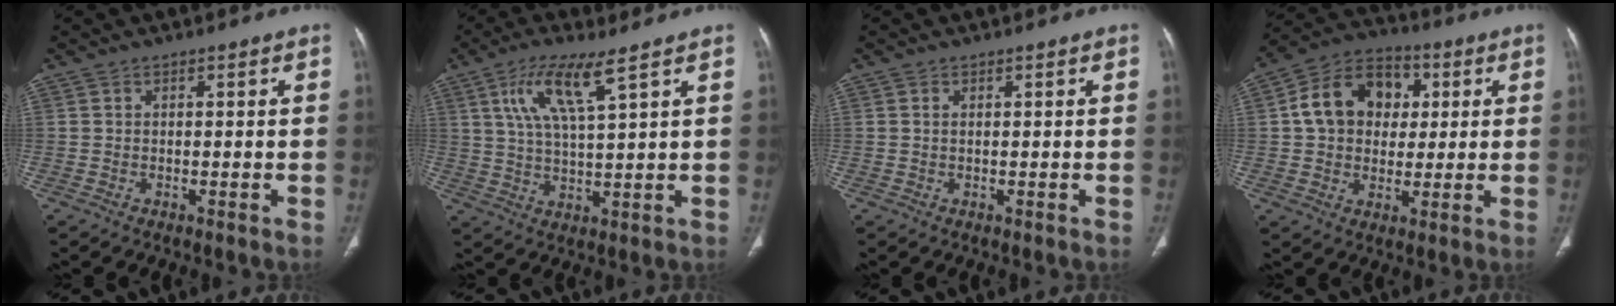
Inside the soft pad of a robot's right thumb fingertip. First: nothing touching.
{"total": 9.2, "force": [4.7, 1.6, 7.8], "torque": [-0.162, -0.018, 0.096]}
{"total": 0.6, "force": [0.2, 0.2, 0.5], "torque": [-0.013, 0.004, 0.004]}
{"total": 14.2, "force": [2.5, 11.1, 8.6], "torque": [-0.113, 0.014, 0.033]}